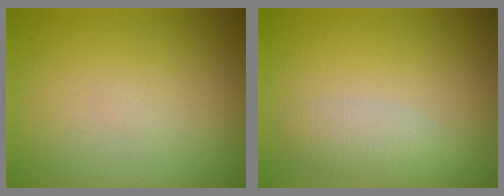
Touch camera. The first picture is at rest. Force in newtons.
{"total": 1.9, "press": 1.9, "slide": 0.0}